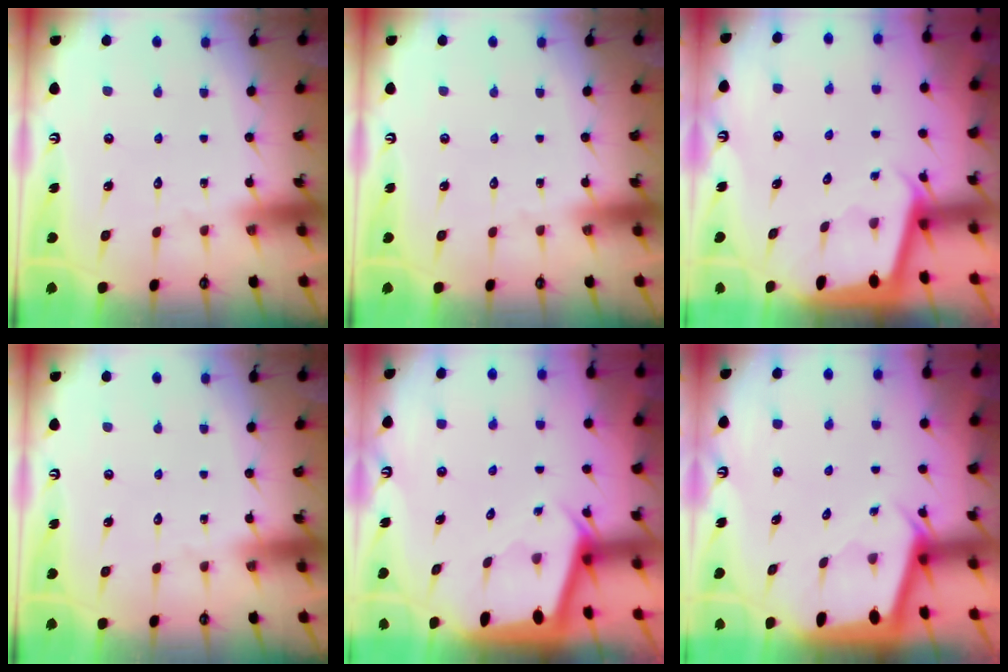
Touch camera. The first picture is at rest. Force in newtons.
{"total": 0.0}
{"total": 1.9, "press": 1.9, "slide": 0.1}
{"total": 0.0}
{"total": 2.2, "press": 2.2, "slide": 0.2}
{"total": 1.9, "press": 1.9, "slide": 0.1}